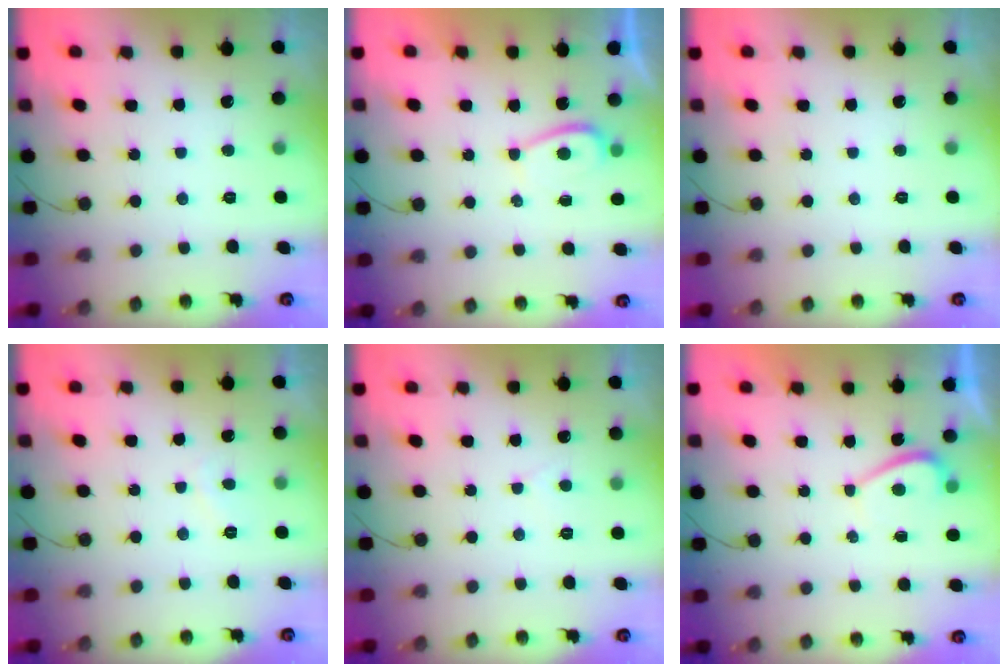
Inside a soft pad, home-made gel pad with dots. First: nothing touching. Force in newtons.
{"total": 2.2, "press": 2.2, "slide": 0.5}
{"total": 0.0}
{"total": 1.4, "press": 1.3, "slide": 0.5}
{"total": 2.3, "press": 2.3, "slide": 0.2}
{"total": 2.0, "press": 1.9, "slide": 0.6}